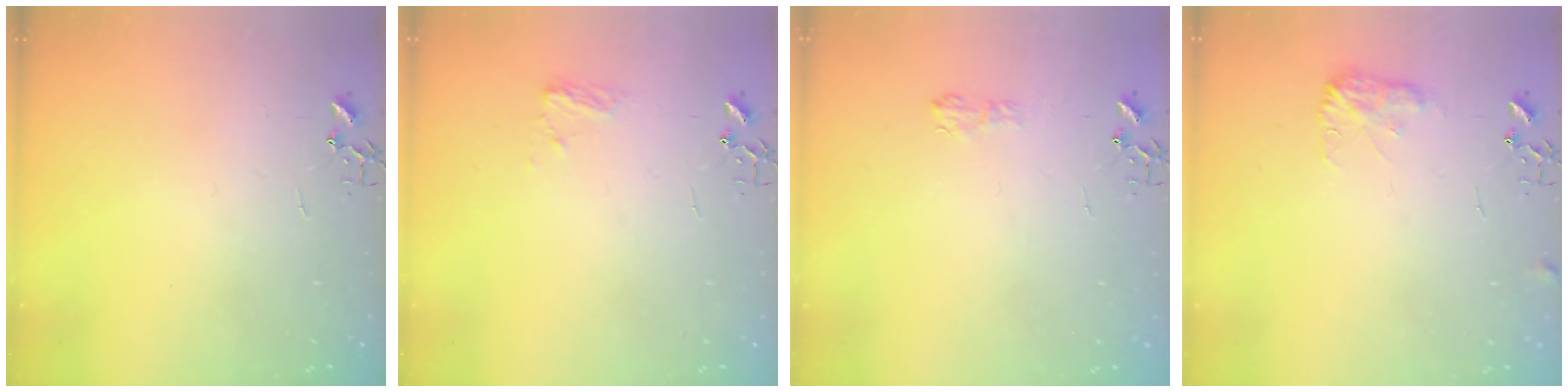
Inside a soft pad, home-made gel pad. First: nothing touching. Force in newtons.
{"total": 7.2, "press": 7.2, "slide": 0.5}
{"total": 6.3, "press": 6.3, "slide": 0.8}
{"total": 8.3, "press": 8.3, "slide": 0.2}